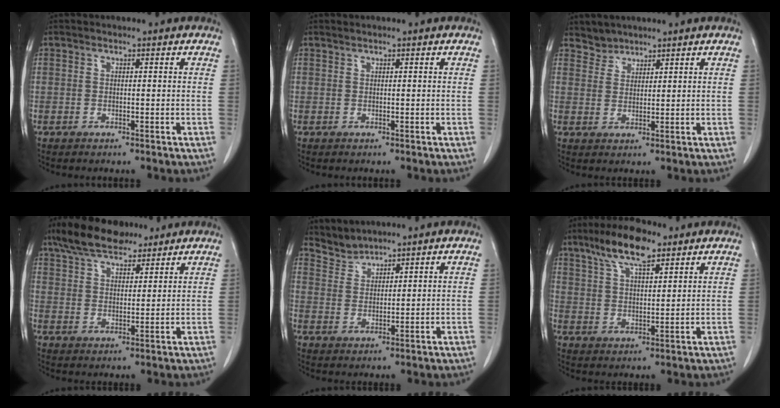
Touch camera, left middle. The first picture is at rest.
{"total": 0.0}
{"total": 2.4, "force": [2.2, 0.8, -0.6], "torque": [0.014, 0.005, 0.042]}
{"total": 11.1, "force": [8.7, 3.8, 5.8], "torque": [-0.102, 0.026, 0.154]}
{"total": 3.1, "force": [3.0, 0.1, -0.7], "torque": [0.011, 0.004, 0.069]}
{"total": 9.3, "force": [6.4, 2.4, 6.4], "torque": [-0.125, 0.013, 0.116]}